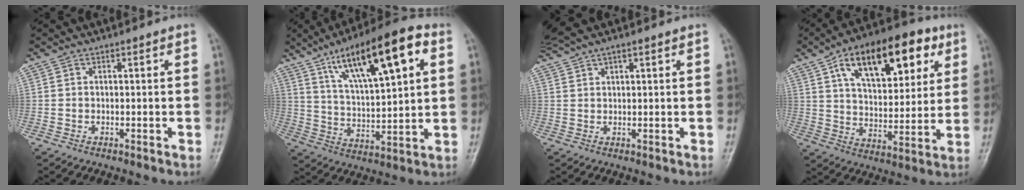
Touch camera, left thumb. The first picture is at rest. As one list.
[{"total": 19.7, "force": [8.9, 5.9, 16.5], "torque": [-0.247, -0.009, 0.153]}, {"total": 4.5, "force": [3.5, 0.6, 2.8], "torque": [-0.063, 0.022, 0.072]}, {"total": 21.4, "force": [9.8, 10.7, 15.8], "torque": [-0.200, -0.015, 0.156]}]